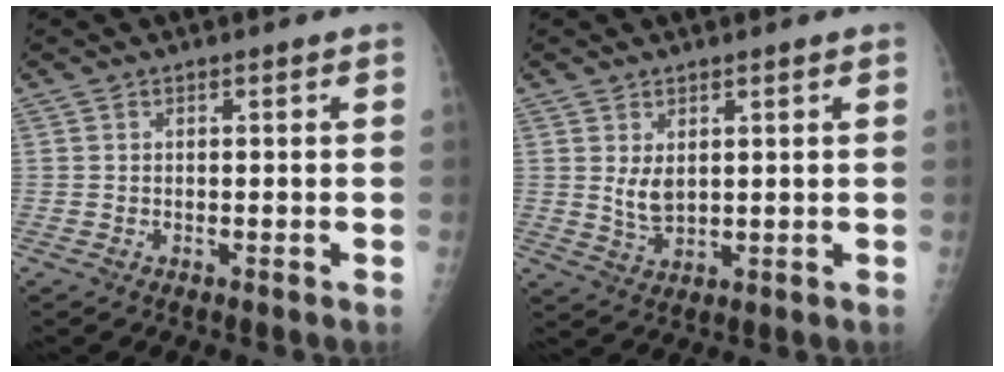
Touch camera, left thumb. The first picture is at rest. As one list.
[{"total": 3.9, "force": [1.2, 2.3, 2.9], "torque": [-0.044, -0.017, 0.031]}]